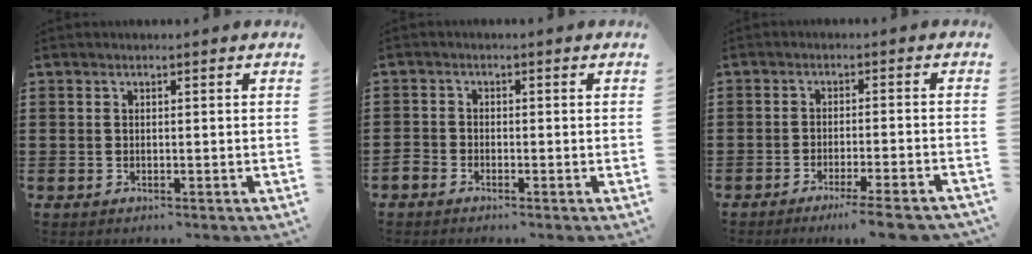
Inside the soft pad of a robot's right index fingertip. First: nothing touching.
{"total": 1.5, "force": [-1.3, 0.8, 0.2], "torque": [-0.007, 0.002, -0.028]}
{"total": 4.4, "force": [-3.7, -0.5, 2.4], "torque": [-0.037, -0.014, -0.067]}